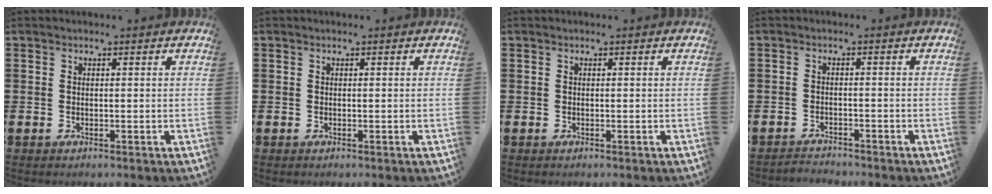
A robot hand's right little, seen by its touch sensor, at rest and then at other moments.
{"total": 0.0}
{"total": 0.0}
{"total": 1.6, "force": [-1.6, 0.0, -0.2], "torque": [-0.001, 0.003, -0.035]}